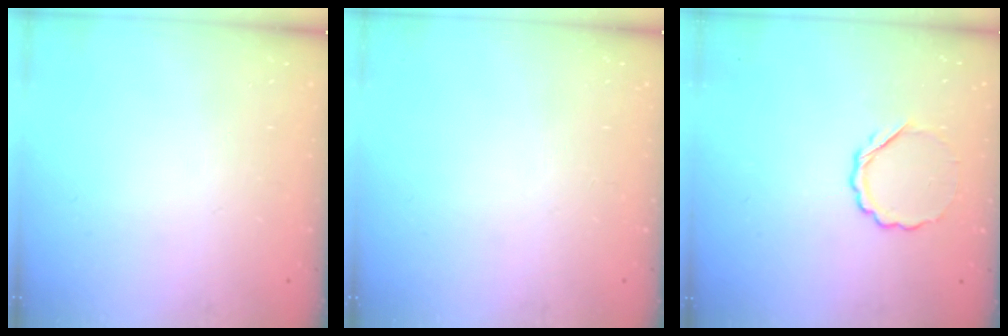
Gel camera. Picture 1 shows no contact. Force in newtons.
{"total": 0.0}
{"total": 5.2, "press": 5.0, "slide": 1.2}